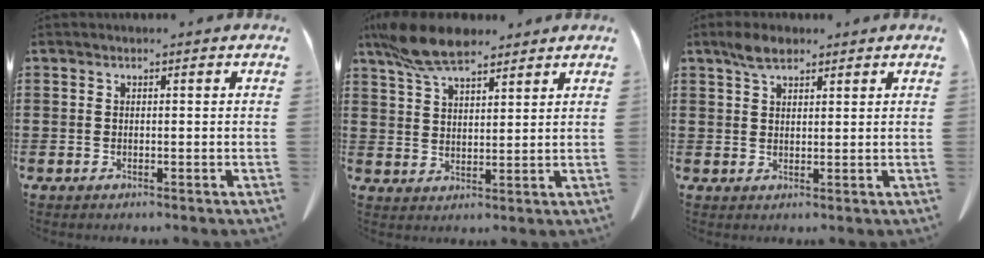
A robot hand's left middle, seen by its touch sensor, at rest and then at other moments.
{"total": 8.6, "force": [6.8, 2.7, 4.6], "torque": [-0.109, -0.010, 0.130]}
{"total": 3.5, "force": [2.5, 1.3, 2.0], "torque": [-0.045, 0.003, 0.047]}